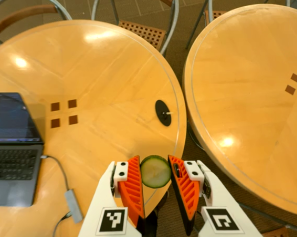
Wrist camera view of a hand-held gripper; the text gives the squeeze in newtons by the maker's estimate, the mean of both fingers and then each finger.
{"total": 7.4, "left": 7.1, "right": 7.6}